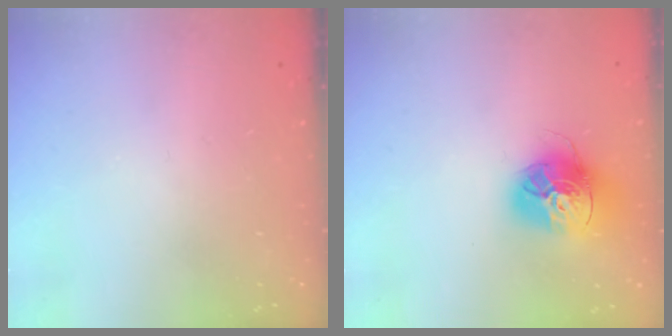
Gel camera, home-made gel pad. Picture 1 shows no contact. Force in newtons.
{"total": 16.8, "press": 16.7, "slide": 1.5}